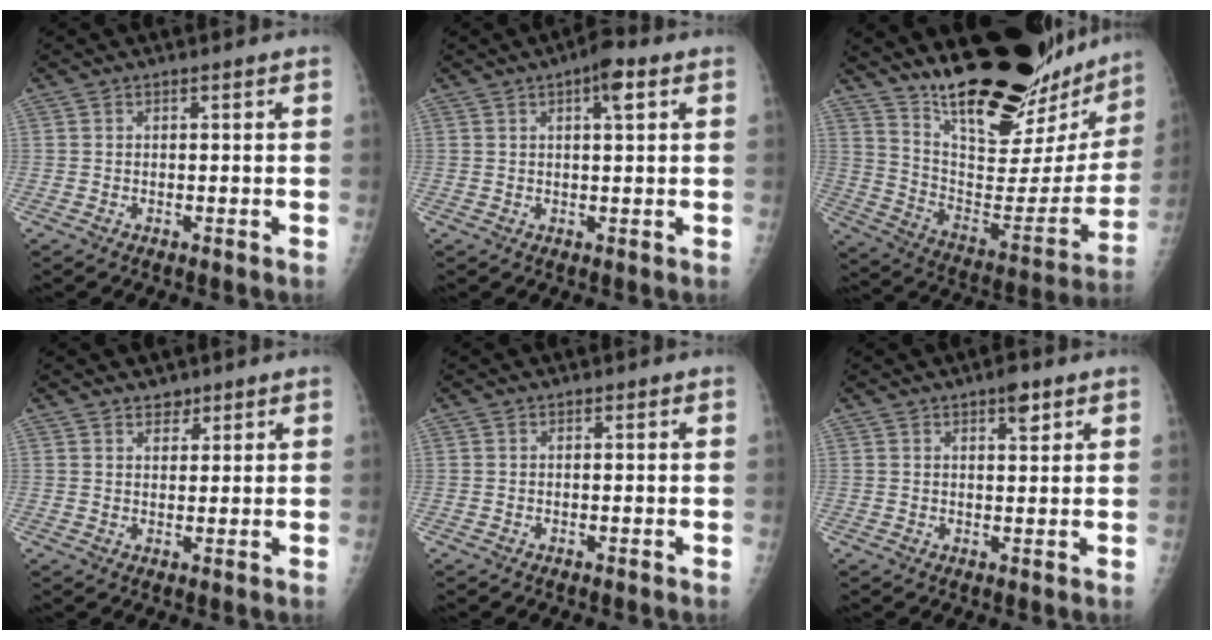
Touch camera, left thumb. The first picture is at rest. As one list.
[{"total": 4.7, "force": [2.1, 1.2, 4.0], "torque": [-0.056, 0.001, 0.027]}, {"total": 29.8, "force": [23.7, 8.7, 15.8], "torque": [-0.213, -0.132, 0.353]}, {"total": 2.4, "force": [1.8, 1.5, 0.6], "torque": [0.007, -0.011, 0.026]}, {"total": 0.0}, {"total": 3.3, "force": [2.0, 1.1, 2.3], "torque": [-0.023, -0.010, 0.028]}]